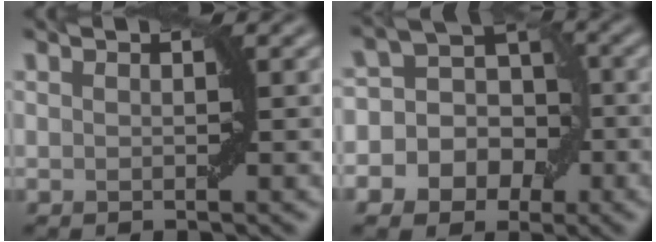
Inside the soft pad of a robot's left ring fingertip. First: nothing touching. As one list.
[{"total": 9.4, "force": [-2.1, 8.3, 3.9], "torque": [-0.051, 0.035, -0.072]}]